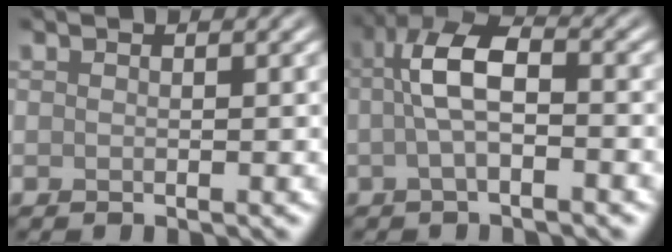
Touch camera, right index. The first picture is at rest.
{"total": 4.8, "force": [-0.3, 1.8, 4.5], "torque": [-0.093, 0.013, -0.014]}